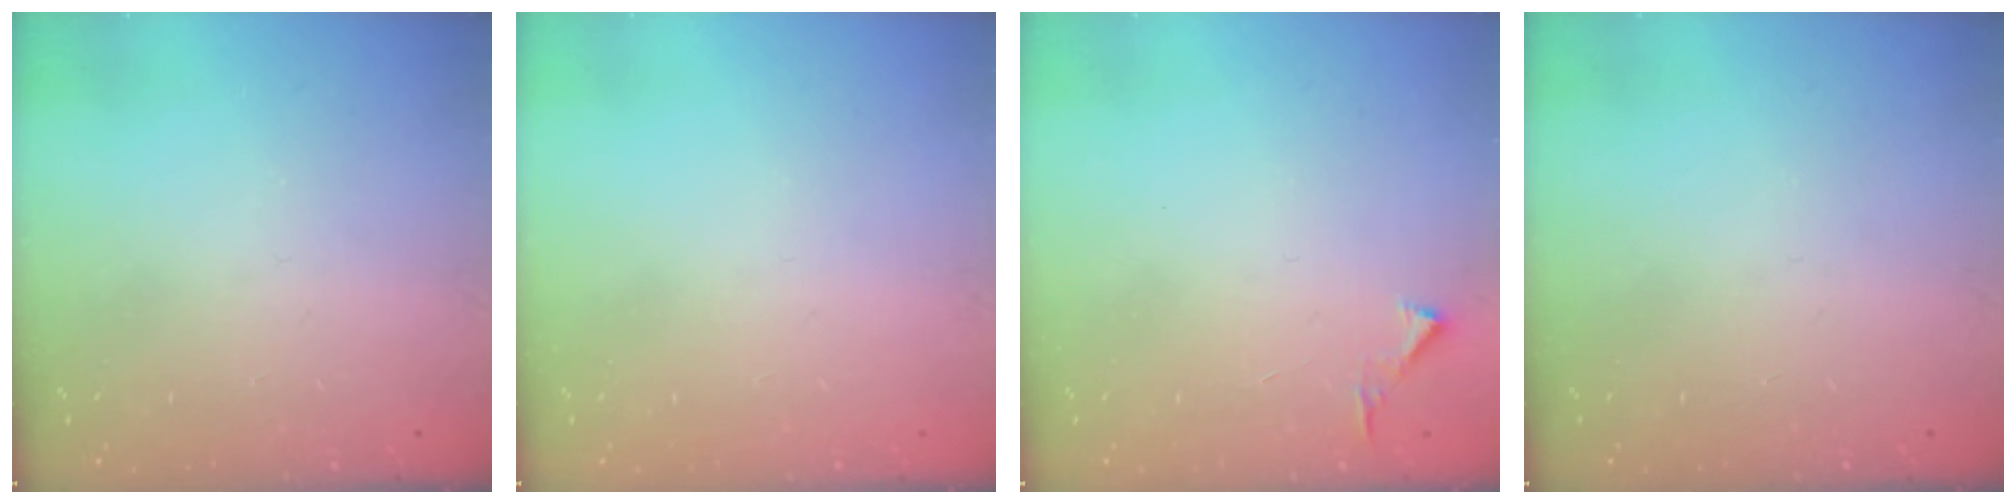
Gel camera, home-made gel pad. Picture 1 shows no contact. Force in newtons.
{"total": 0.0}
{"total": 2.8, "press": 2.8, "slide": 0.3}
{"total": 0.0}